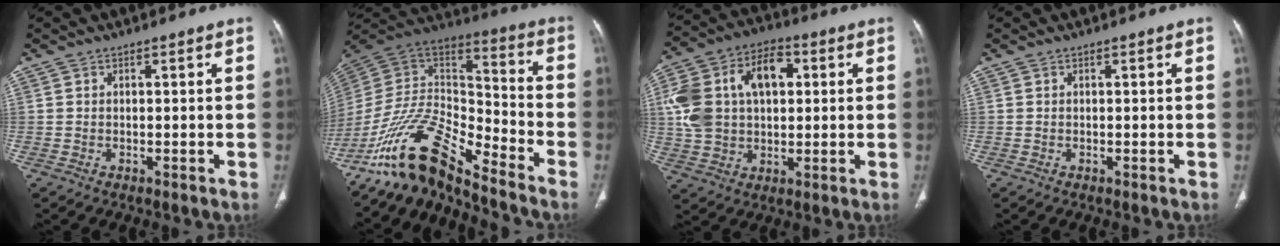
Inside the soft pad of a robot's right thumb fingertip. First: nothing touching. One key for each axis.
{"total": 17.4, "fx": -14.1, "fy": 4.7, "fz": 9.1, "tx": -0.153, "ty": 0.098, "tz": -0.267}
{"total": 18.3, "fx": 3.3, "fy": 12.1, "fz": 13.4, "tx": -0.245, "ty": 0.027, "tz": 0.058}
{"total": 0.0}